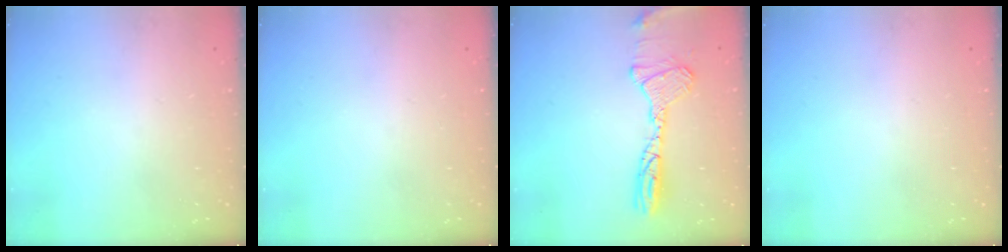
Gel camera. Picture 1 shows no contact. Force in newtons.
{"total": 0.0}
{"total": 23.0, "press": 17.5, "slide": 15.0}
{"total": 0.0}